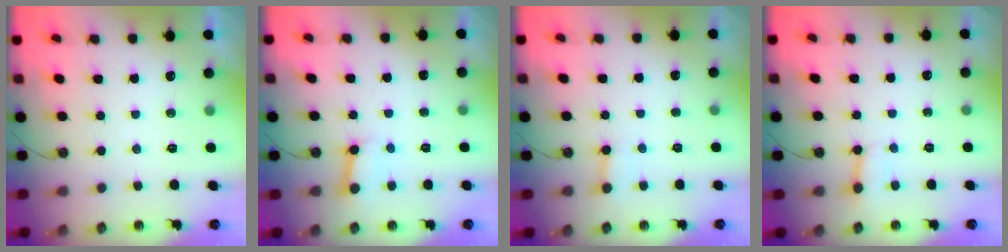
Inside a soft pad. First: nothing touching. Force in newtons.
{"total": 3.9, "press": 3.8, "slide": 0.4}
{"total": 2.4, "press": 2.4, "slide": 0.4}
{"total": 2.5, "press": 2.5, "slide": 0.2}